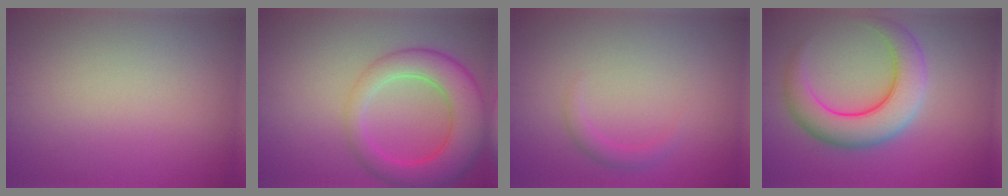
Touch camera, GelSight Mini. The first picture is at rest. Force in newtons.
{"total": 7.2, "press": 7.2, "slide": 0.3}
{"total": 1.3, "press": 1.3, "slide": 0.2}
{"total": 7.0, "press": 7.0, "slide": 0.2}